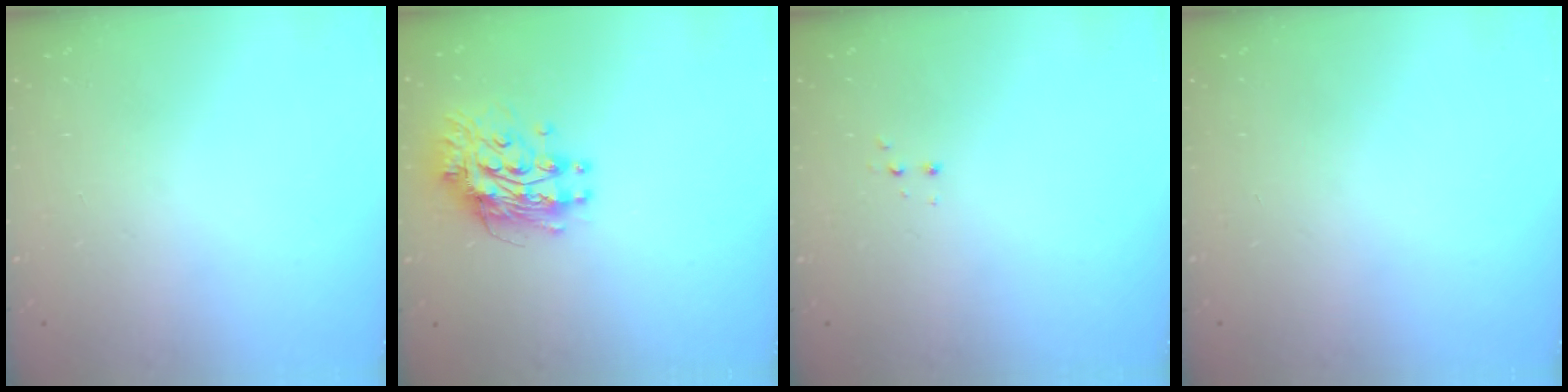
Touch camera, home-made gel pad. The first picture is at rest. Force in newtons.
{"total": 11.5, "press": 11.5, "slide": 1.0}
{"total": 2.8, "press": 2.8, "slide": 0.5}
{"total": 0.0}